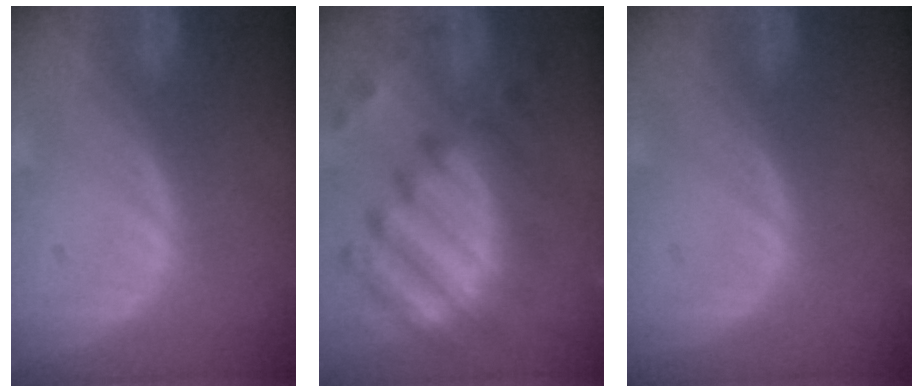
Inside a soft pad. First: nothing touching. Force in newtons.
{"total": 11.9, "press": 10.4, "slide": 5.7}
{"total": 0.0}